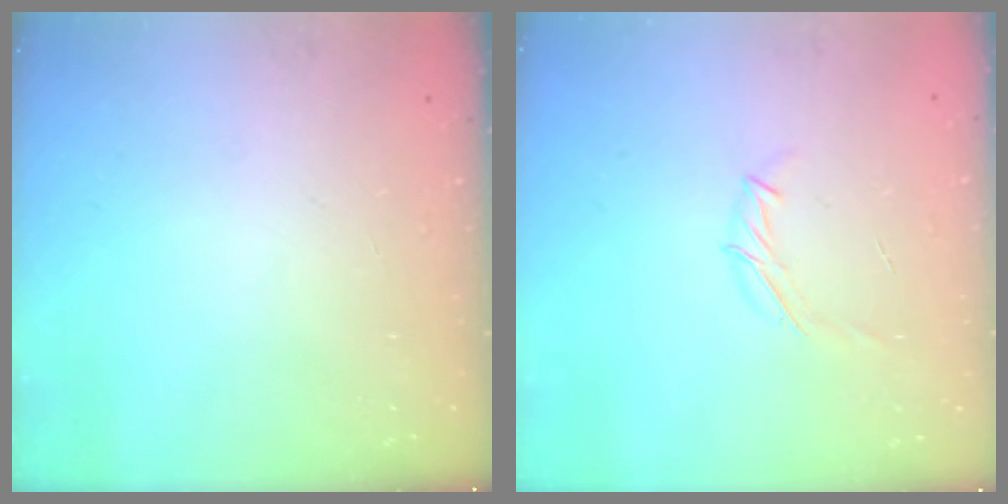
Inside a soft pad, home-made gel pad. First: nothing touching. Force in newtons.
{"total": 6.0, "press": 5.9, "slide": 1.1}